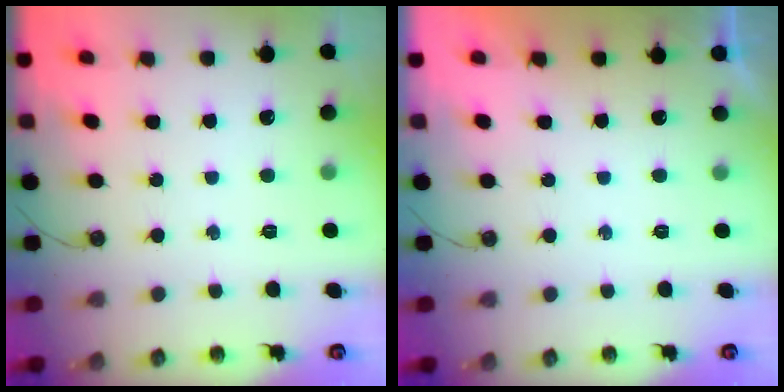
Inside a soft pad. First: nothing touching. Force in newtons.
{"total": 0.0}